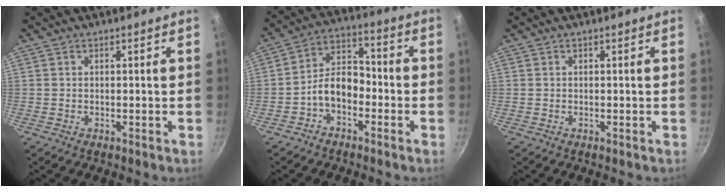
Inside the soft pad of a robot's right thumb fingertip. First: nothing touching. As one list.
[{"total": 8.6, "force": [-3.0, 5.5, 5.9], "torque": [-0.090, 0.043, -0.066]}, {"total": 0.0}]